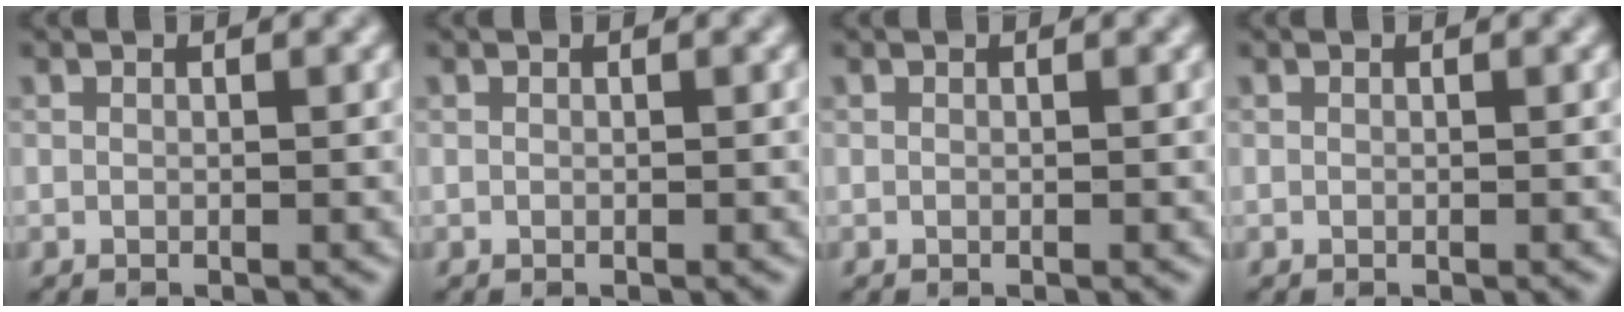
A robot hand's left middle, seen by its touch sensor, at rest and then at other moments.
{"total": 0.0}
{"total": 0.0}
{"total": 0.0}